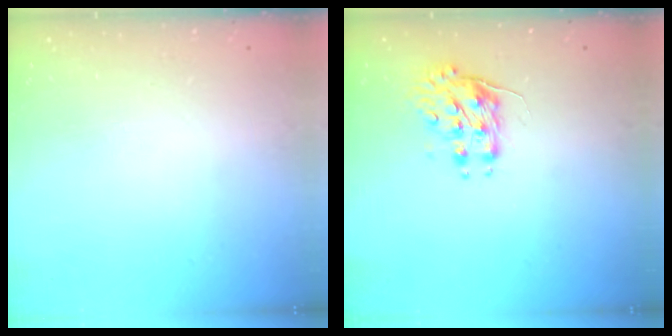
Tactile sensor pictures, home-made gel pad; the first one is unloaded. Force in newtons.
{"total": 8.4, "press": 8.4, "slide": 0.3}